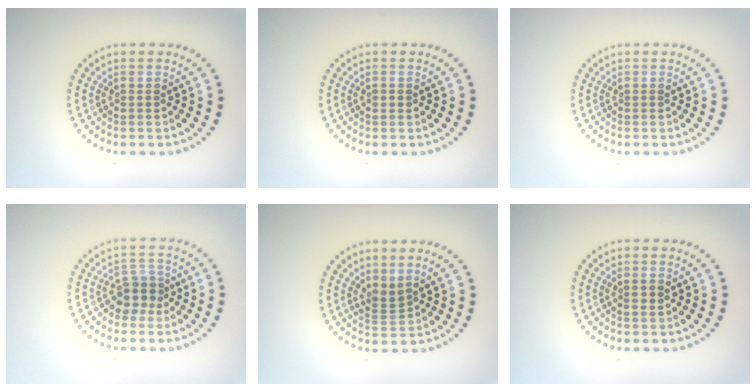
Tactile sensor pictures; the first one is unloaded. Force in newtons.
{"total": 0.8, "press": 0.8, "slide": 0.1}
{"total": 0.0}
{"total": 2.6, "press": 2.3, "slide": 1.3}
{"total": 1.7, "press": 1.2, "slide": 1.2}
{"total": 1.0, "press": 0.9, "slide": 0.3}